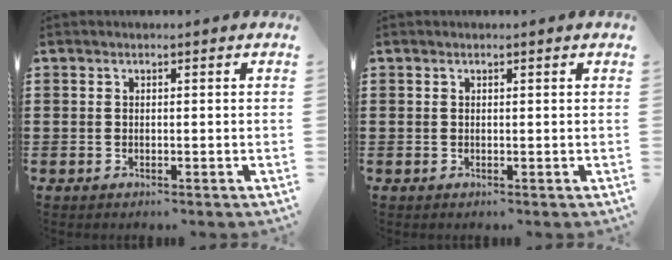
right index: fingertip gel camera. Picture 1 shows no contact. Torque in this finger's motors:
{"motor_torque": [0.17, -0.12, 0.00, 0.00]}